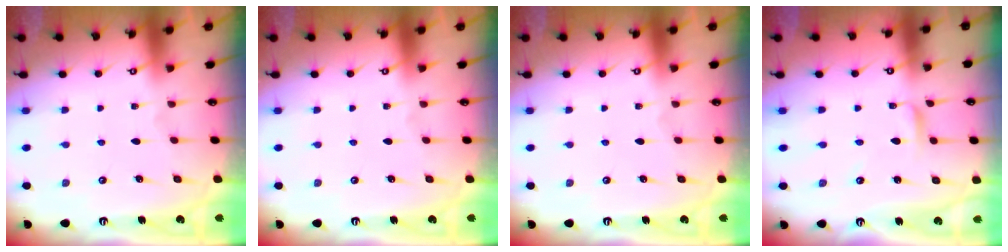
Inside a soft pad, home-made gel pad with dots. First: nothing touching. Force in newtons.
{"total": 0.0}
{"total": 0.0}
{"total": 2.1, "press": 2.1, "slide": 0.2}